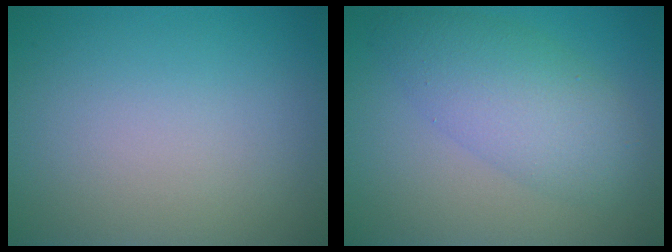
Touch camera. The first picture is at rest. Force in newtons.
{"total": 5.5, "press": 5.5, "slide": 0.3}